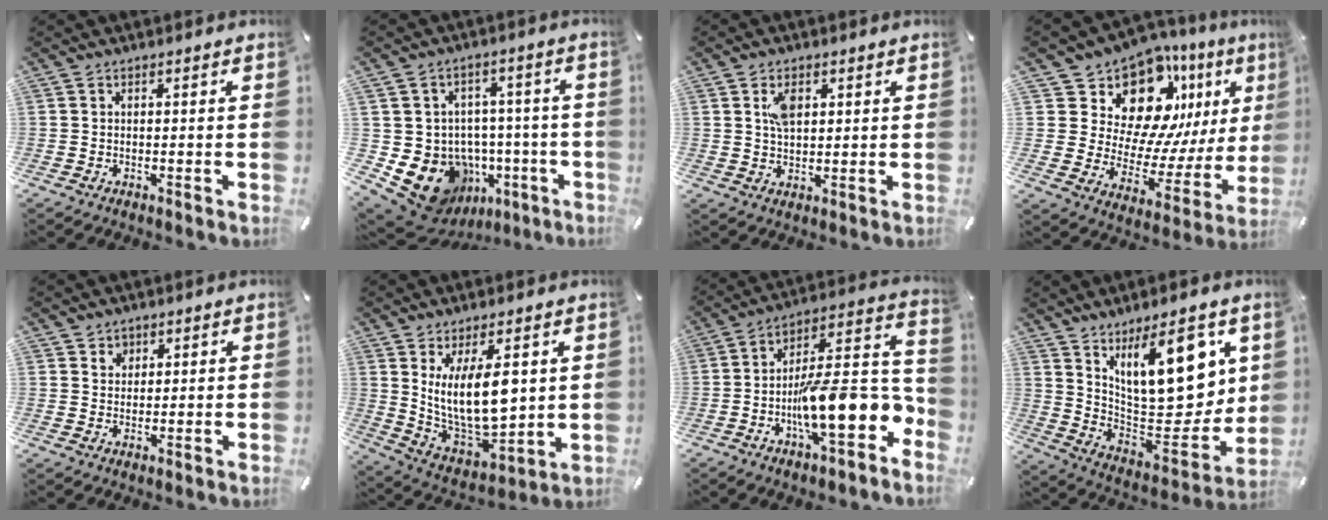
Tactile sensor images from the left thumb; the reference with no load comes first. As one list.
[{"total": 14.8, "force": [-6.0, 11.8, 6.7], "torque": [-0.123, 0.025, -0.080]}, {"total": 5.2, "force": [2.0, 3.2, 3.6], "torque": [-0.063, 0.001, 0.032]}, {"total": 16.6, "force": [11.8, 9.4, 6.9], "torque": [-0.094, -0.117, 0.204]}, {"total": 2.5, "force": [1.3, 2.1, 0.2], "torque": [0.002, 0.001, 0.022]}, {"total": 15.3, "force": [4.6, 7.2, 12.7], "torque": [-0.244, -0.032, 0.079]}, {"total": 18.3, "force": [-5.8, 6.2, 16.2], "torque": [-0.237, -0.006, -0.087]}, {"total": 20.1, "force": [10.0, 10.0, 14.3], "torque": [-0.188, -0.075, 0.169]}]